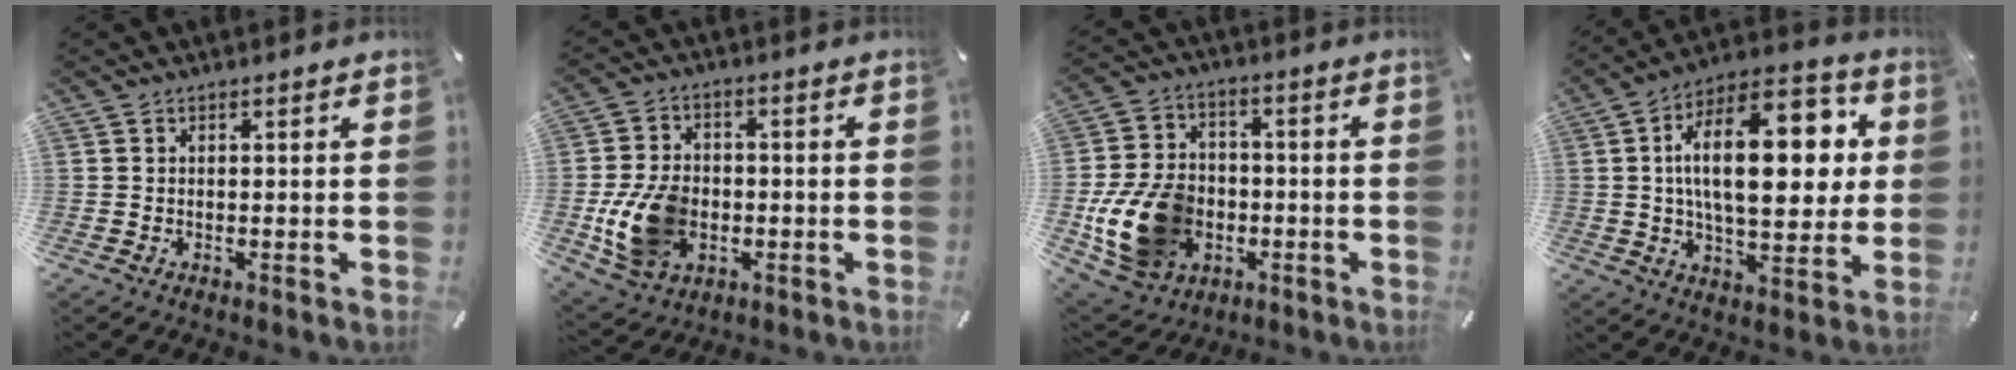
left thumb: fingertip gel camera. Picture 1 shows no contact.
{"total": 13.2, "force": [-2.6, 9.9, 8.3], "torque": [-0.172, 0.007, -0.044]}
{"total": 15.7, "force": [-4.0, 12.1, 9.2], "torque": [-0.197, 0.024, -0.070]}
{"total": 23.2, "force": [4.8, 11.6, 19.6], "torque": [-0.328, -0.005, 0.066]}